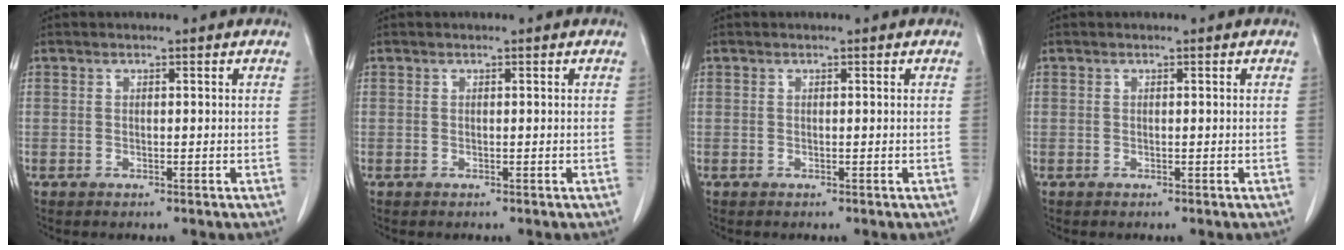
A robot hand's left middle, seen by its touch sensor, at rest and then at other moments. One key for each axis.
{"total": 0.0}
{"total": 0.0}
{"total": 0.0}